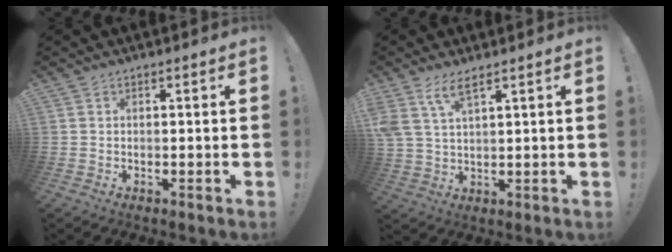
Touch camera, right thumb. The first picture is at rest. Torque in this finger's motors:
{"motor_torque": [0.17, 0.23, 0.30, 0.14, 0.07]}